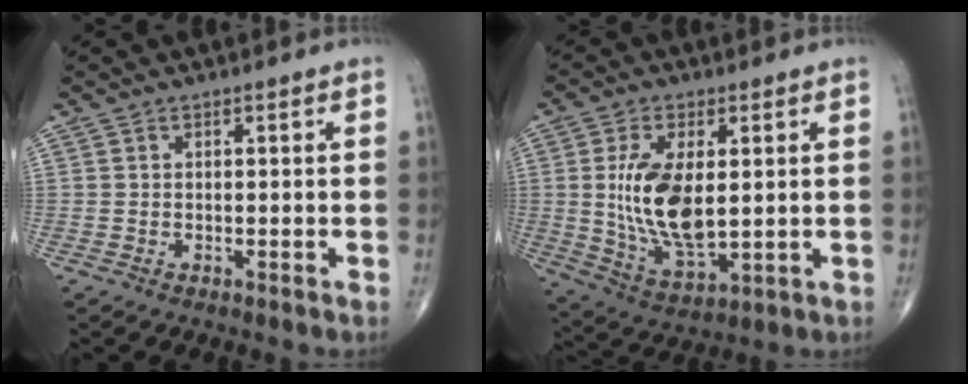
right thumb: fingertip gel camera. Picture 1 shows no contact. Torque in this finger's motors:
{"motor_torque": [1.15, 2.59, 1.51, -0.42, 0.45]}